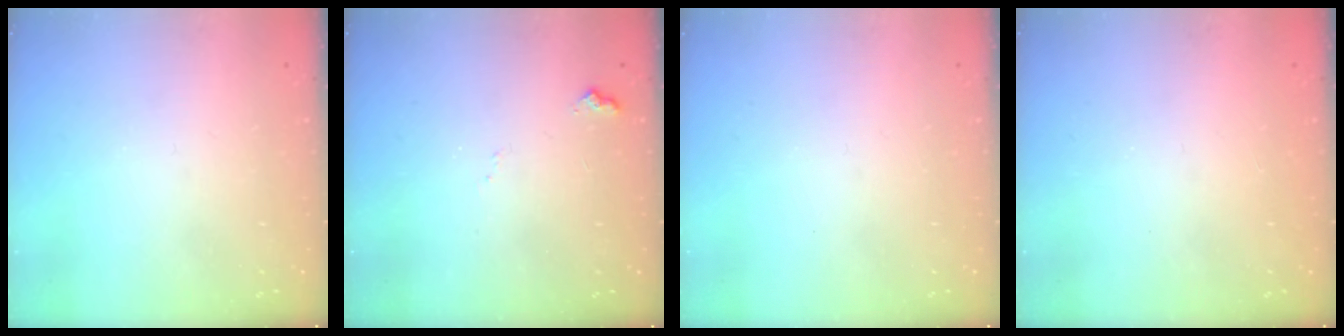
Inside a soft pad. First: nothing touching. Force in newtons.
{"total": 6.4, "press": 6.4, "slide": 0.7}
{"total": 0.0}
{"total": 0.9, "press": 0.9, "slide": 0.1}